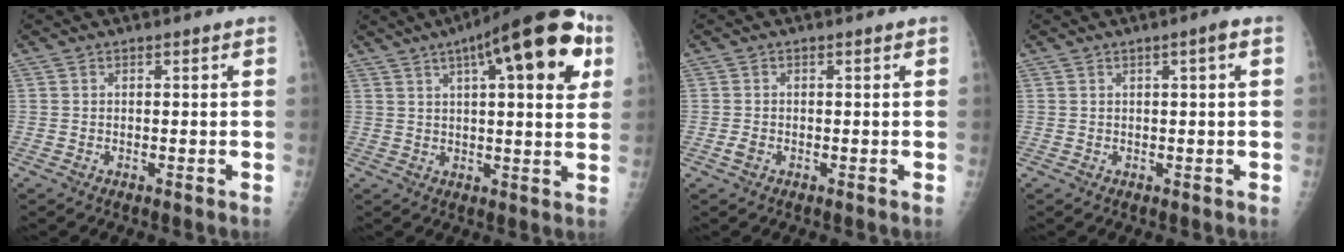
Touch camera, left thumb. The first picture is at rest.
{"total": 20.4, "force": [8.6, 6.1, 17.5], "torque": [-0.229, 0.004, 0.115]}
{"total": 1.1, "force": [-0.4, 0.8, 0.7], "torque": [-0.017, -0.001, -0.008]}
{"total": 1.9, "force": [0.6, 0.0, 1.8], "torque": [-0.033, 0.002, 0.011]}